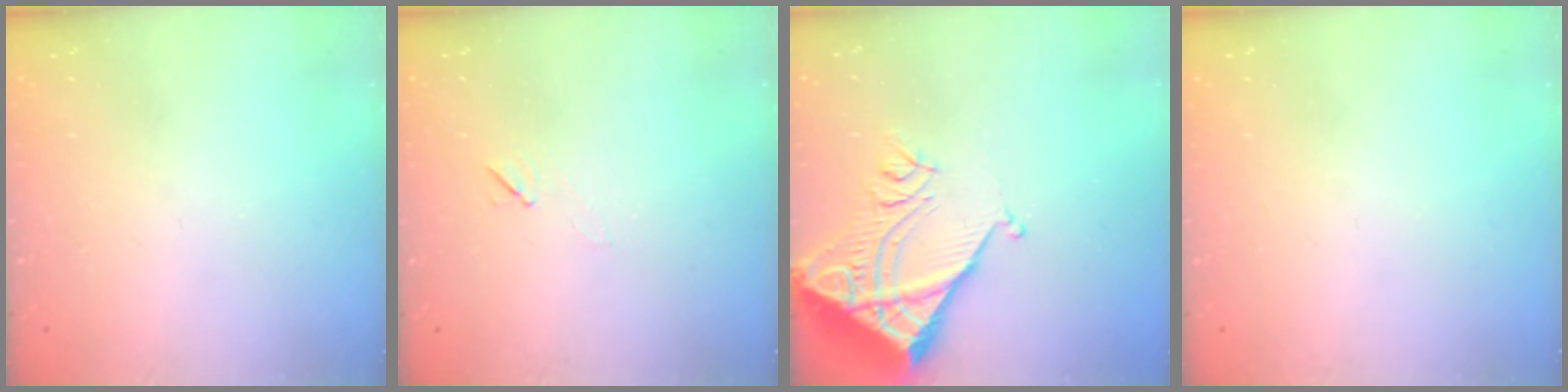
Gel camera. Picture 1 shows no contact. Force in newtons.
{"total": 4.8, "press": 4.4, "slide": 2.0}
{"total": 9.6, "press": 9.5, "slide": 1.1}
{"total": 0.0}